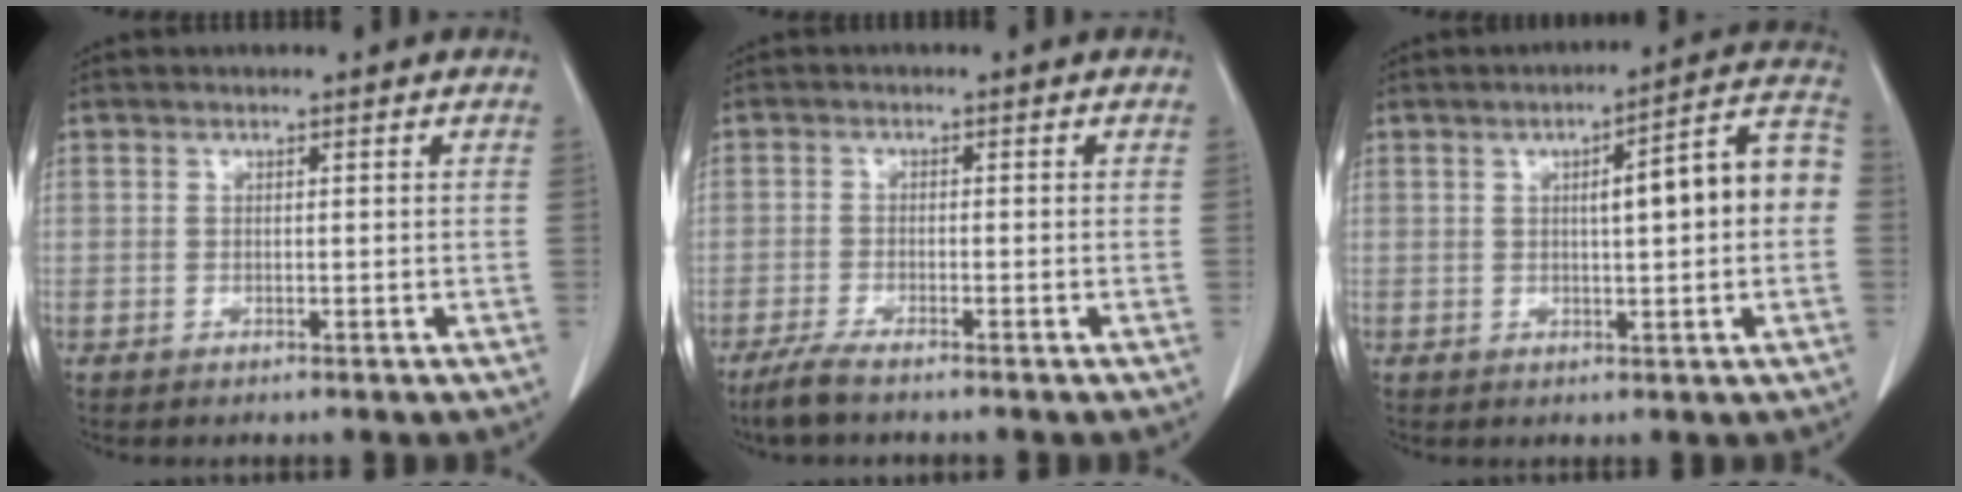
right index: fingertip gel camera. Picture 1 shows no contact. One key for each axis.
{"total": 3.8, "fx": -3.1, "fy": 0.3, "fz": 2.2, "tx": -0.048, "ty": -0.009, "tz": -0.057}
{"total": 10.3, "fx": 0.6, "fy": 1.5, "fz": 10.2, "tx": -0.135, "ty": 0.034, "tz": 0.007}